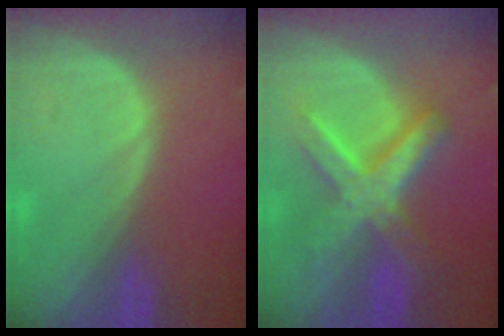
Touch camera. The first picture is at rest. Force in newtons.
{"total": 8.7, "press": 8.7, "slide": 0.8}